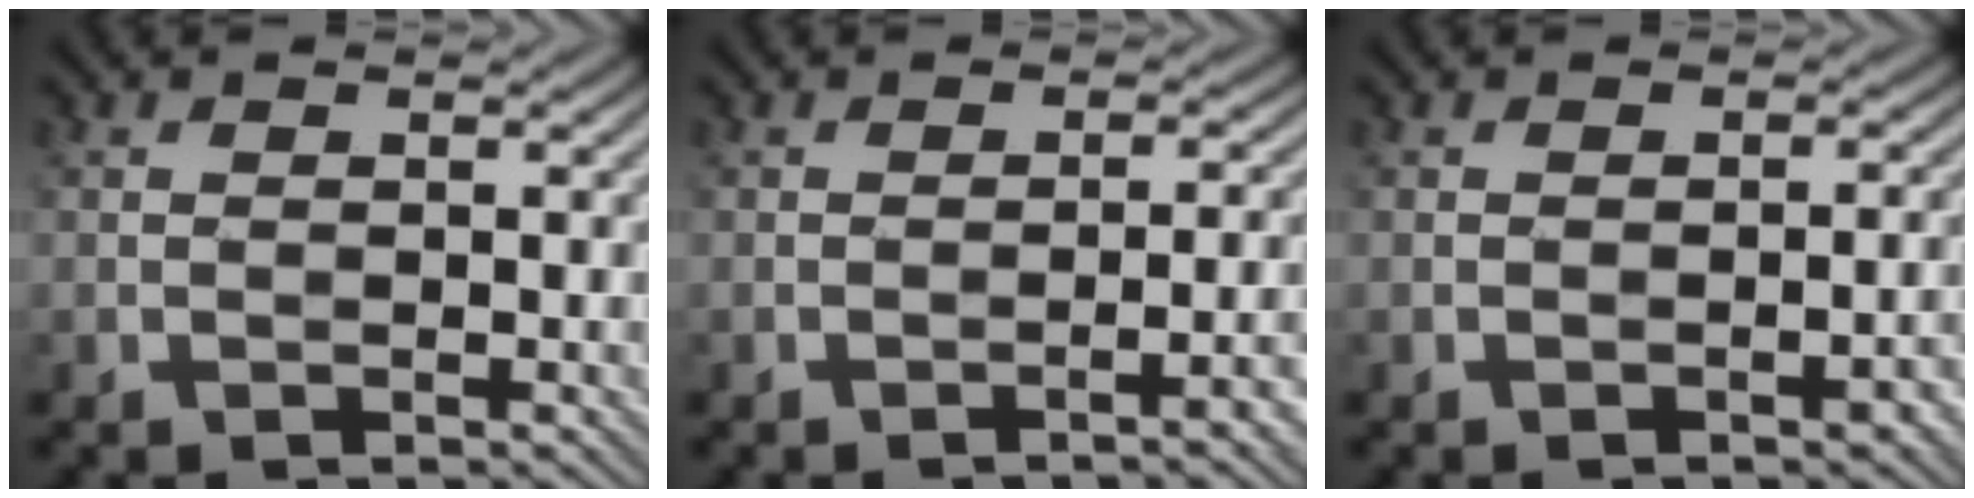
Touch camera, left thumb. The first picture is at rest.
{"total": 3.8, "force": [-1.7, 0.7, 3.4], "torque": [-0.038, 0.016, -0.031]}
{"total": 2.0, "force": [-1.0, 0.3, 1.7], "torque": [-0.022, 0.009, -0.016]}